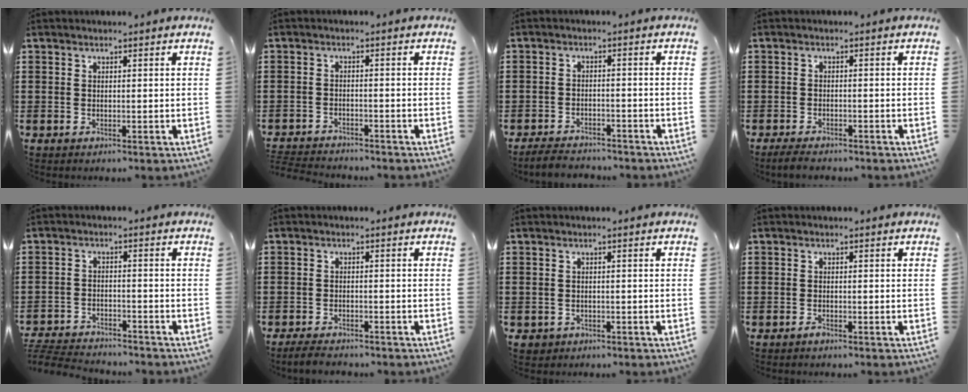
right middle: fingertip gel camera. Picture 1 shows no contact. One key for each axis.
{"total": 2.7, "fx": -2.7, "fy": 0.3, "fz": -0.2, "tx": -0.003, "ty": -0.001, "tz": -0.060}
{"total": 3.3, "fx": -3.2, "fy": 0.7, "fz": 0.2, "tx": -0.007, "ty": 0.005, "tz": -0.069}
{"total": 2.3, "fx": -2.1, "fy": 0.6, "fz": 0.4, "tx": -0.017, "ty": 0.001, "tz": -0.047}
{"total": 4.5, "fx": -4.4, "fy": 0.6, "fz": 0.4, "tx": -0.012, "ty": 0.005, "tz": -0.094}
{"total": 2.6, "fx": -2.5, "fy": 0.6, "fz": 0.3, "tx": -0.015, "ty": 0.001, "tz": -0.056}
{"total": 1.0, "fx": -0.7, "fy": 0.8, "fz": 0.0, "tx": -0.003, "ty": 0.004, "tz": -0.017}
{"total": 0.9, "fx": -0.8, "fy": 0.3, "fz": 0.3, "tx": -0.008, "ty": -0.002, "tz": -0.016}